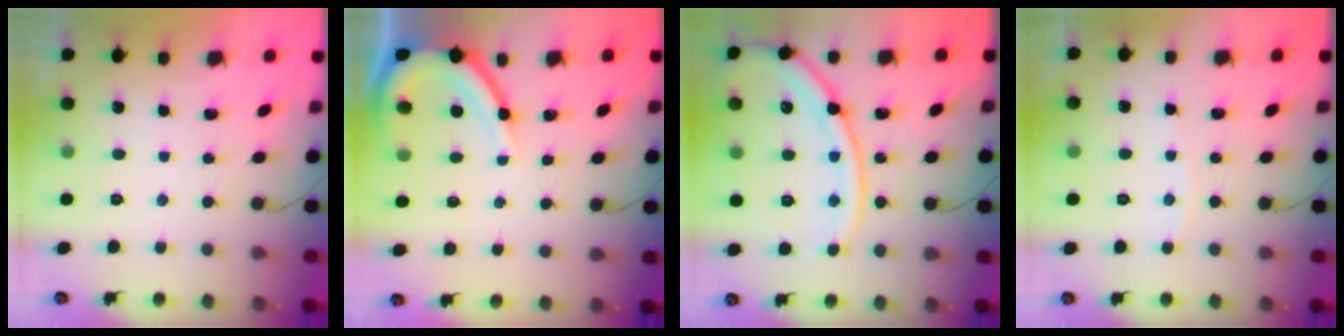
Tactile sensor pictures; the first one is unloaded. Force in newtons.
{"total": 10.6, "press": 10.5, "slide": 1.1}
{"total": 17.8, "press": 17.7, "slide": 2.0}
{"total": 4.4, "press": 4.3, "slide": 0.7}